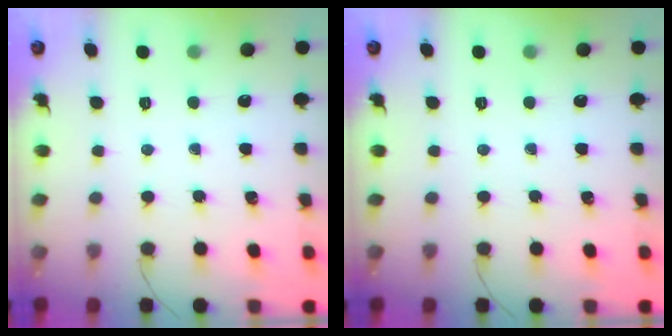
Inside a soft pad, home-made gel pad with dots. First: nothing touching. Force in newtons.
{"total": 0.0}